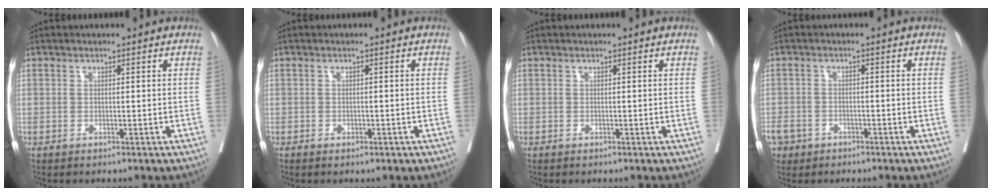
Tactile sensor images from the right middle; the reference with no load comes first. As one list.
[{"total": 1.1, "force": [-0.5, 0.6, 0.8], "torque": [-0.012, 0.001, -0.004]}, {"total": 0.0}, {"total": 7.0, "force": [-4.2, 5.3, 2.0], "torque": [-0.057, 0.003, -0.072]}]